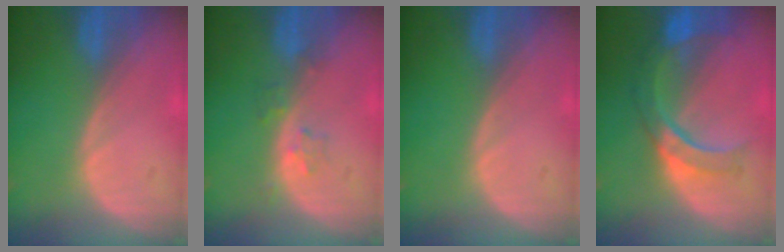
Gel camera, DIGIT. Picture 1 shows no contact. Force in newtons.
{"total": 2.3, "press": 2.2, "slide": 0.3}
{"total": 0.0}
{"total": 8.9, "press": 7.9, "slide": 4.0}